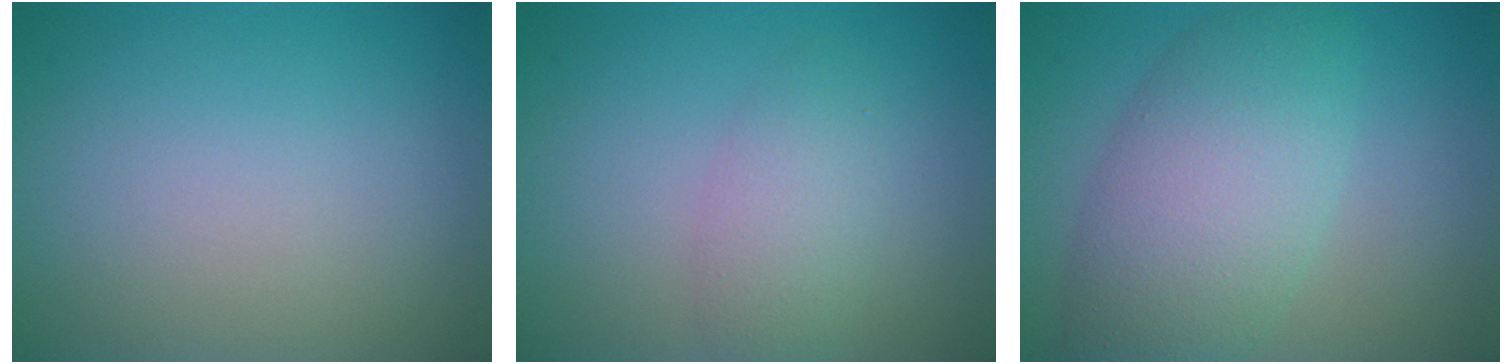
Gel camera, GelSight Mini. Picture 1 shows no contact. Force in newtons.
{"total": 1.9, "press": 1.9, "slide": 0.1}
{"total": 7.3, "press": 7.3, "slide": 0.3}